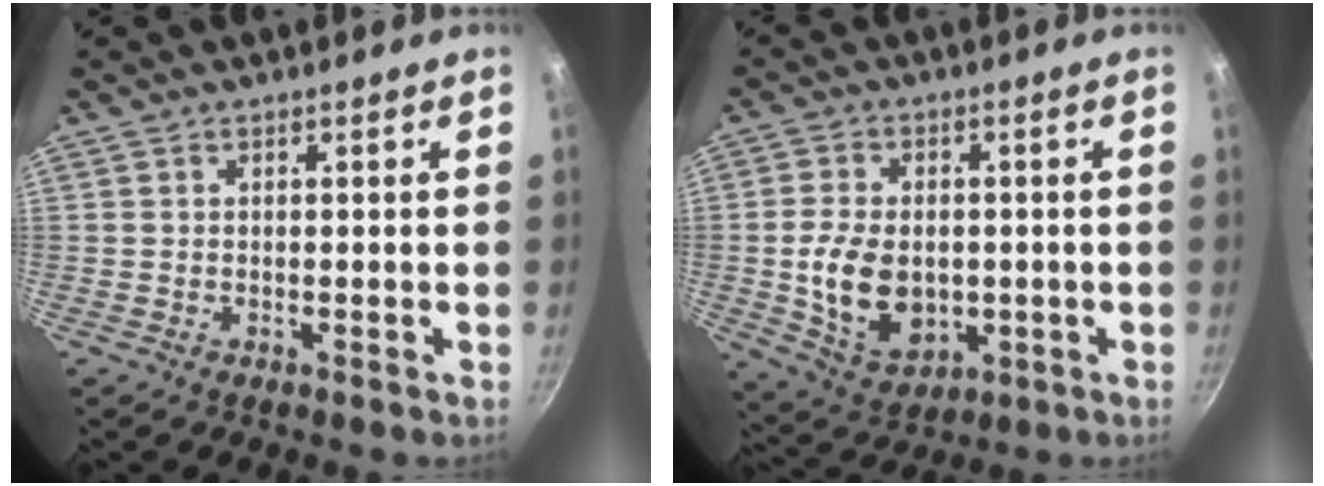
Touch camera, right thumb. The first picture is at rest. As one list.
[{"total": 12.2, "force": [-1.1, 8.5, 8.8], "torque": [-0.147, -0.003, -0.005]}]